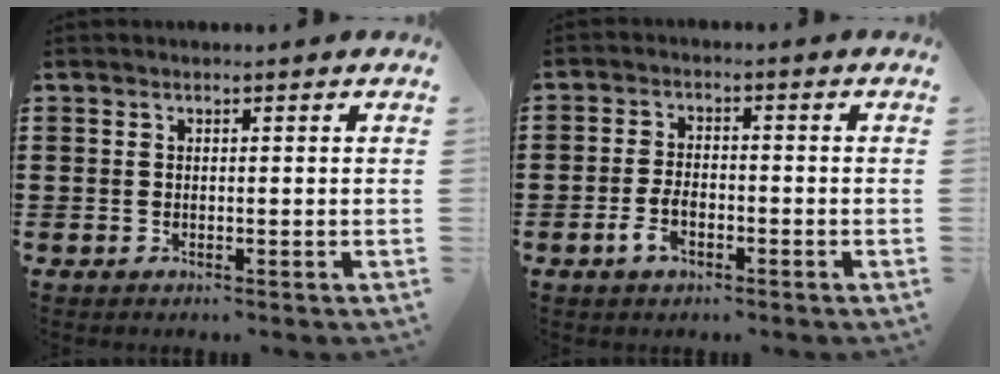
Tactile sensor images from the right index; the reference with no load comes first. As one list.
[{"total": 3.6, "force": [-1.7, 1.7, 2.6], "torque": [-0.062, -0.004, -0.034]}]